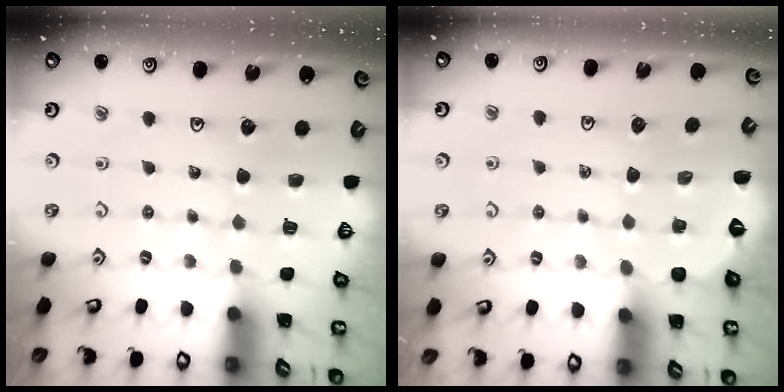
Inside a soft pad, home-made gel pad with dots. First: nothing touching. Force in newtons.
{"total": 2.8, "press": 2.2, "slide": 1.8}